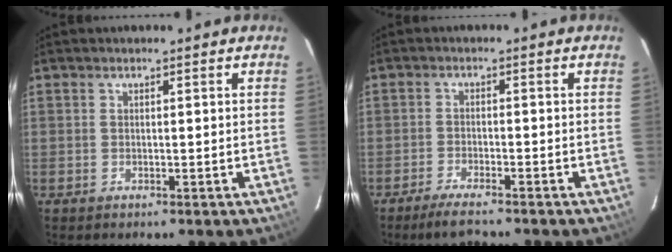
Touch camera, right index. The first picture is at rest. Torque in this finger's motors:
{"motor_torque": [0.25, -0.13, 0.12, 0.01]}